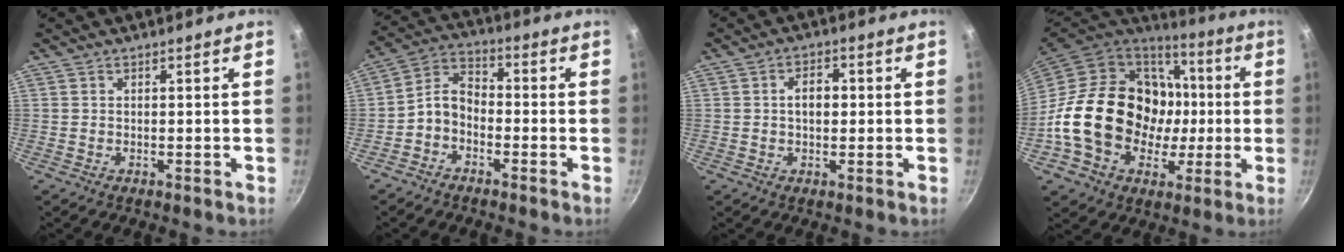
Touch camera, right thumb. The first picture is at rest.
{"total": 6.3, "force": [-2.5, 4.3, 3.9], "torque": [-0.067, 0.046, -0.062]}
{"total": 4.2, "force": [0.2, 2.8, 3.1], "torque": [-0.031, 0.014, 0.001]}
{"total": 26.8, "force": [-0.9, 21.2, 16.4], "torque": [-0.264, 0.040, 0.005]}